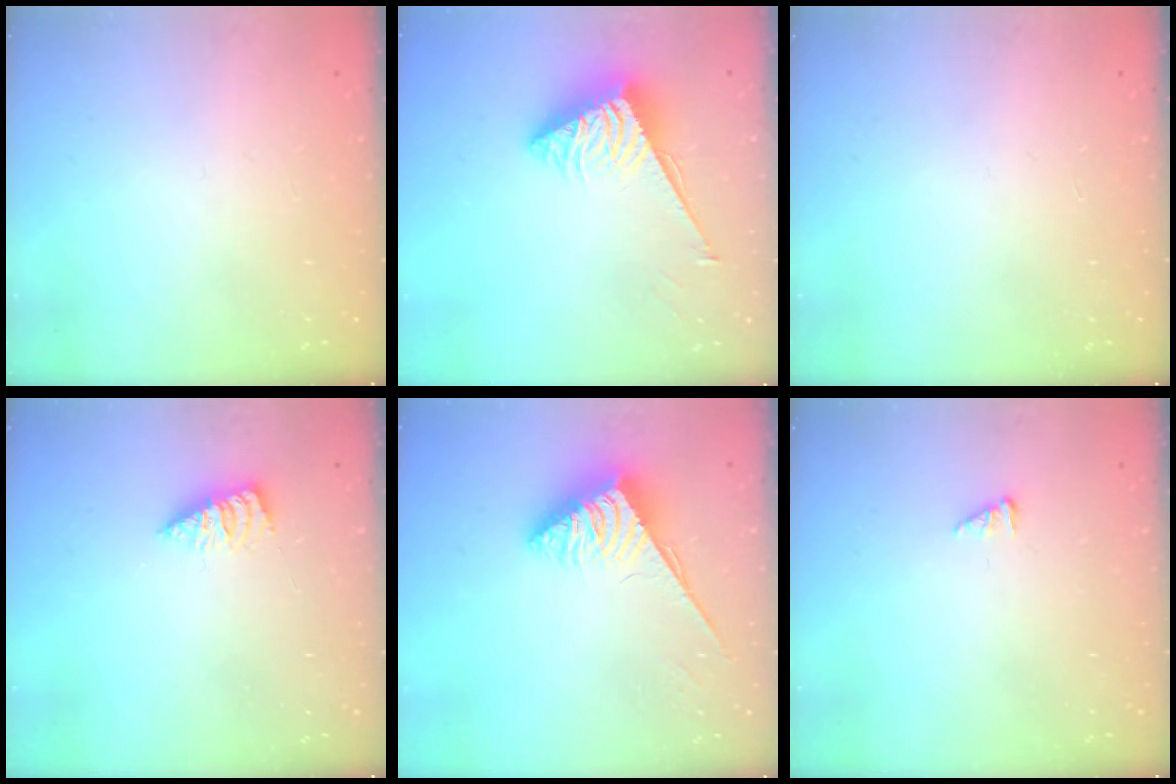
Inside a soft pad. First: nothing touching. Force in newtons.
{"total": 4.1, "press": 4.1, "slide": 0.1}
{"total": 0.0}
{"total": 2.5, "press": 2.5, "slide": 0.3}
{"total": 3.9, "press": 3.8, "slide": 0.6}
{"total": 1.2, "press": 1.1, "slide": 0.1}